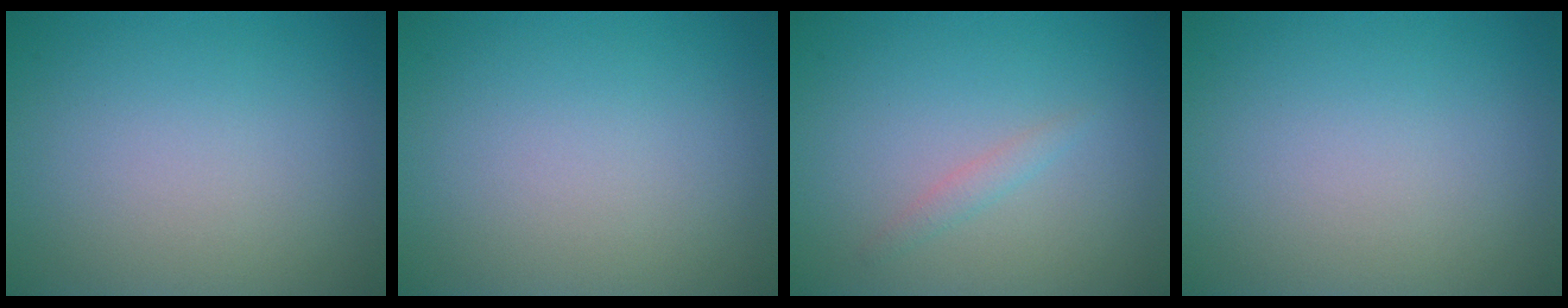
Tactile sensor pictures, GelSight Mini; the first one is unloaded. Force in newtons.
{"total": 0.0}
{"total": 0.9, "press": 0.8, "slide": 0.0}
{"total": 0.0}